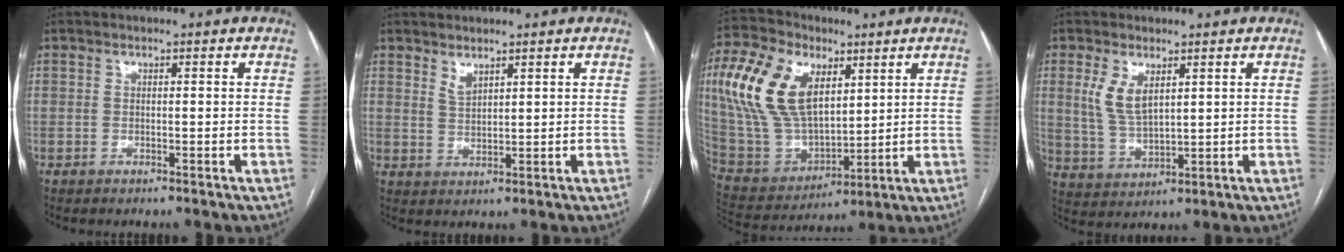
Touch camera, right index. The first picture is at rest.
{"total": 2.2, "force": [1.8, 0.6, 1.1], "torque": [-0.024, -0.008, 0.042]}
{"total": 18.7, "force": [6.5, 10.5, 14.0], "torque": [-0.309, 0.023, 0.129]}
{"total": 5.9, "force": [2.4, 2.6, 4.7], "torque": [-0.105, 0.000, 0.059]}